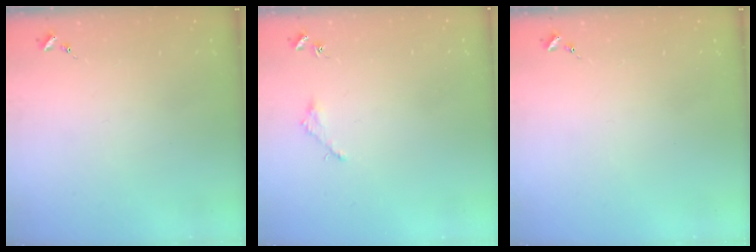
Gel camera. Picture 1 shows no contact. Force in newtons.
{"total": 1.6, "press": 1.6, "slide": 0.2}
{"total": 0.0}